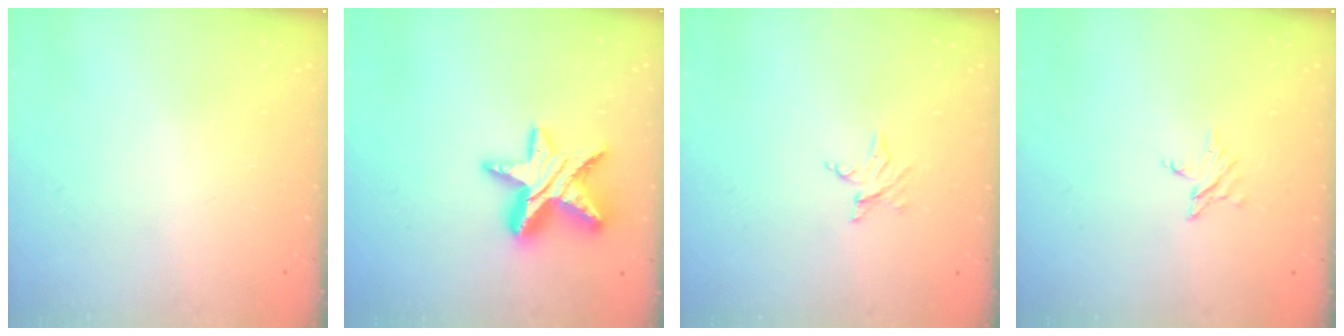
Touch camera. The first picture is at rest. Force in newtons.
{"total": 15.7, "press": 15.7, "slide": 1.2}
{"total": 2.5, "press": 2.5, "slide": 0.4}
{"total": 2.7, "press": 2.7, "slide": 0.2}